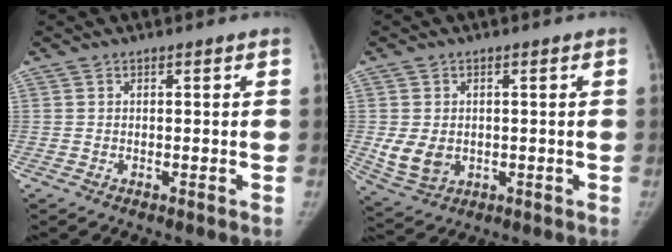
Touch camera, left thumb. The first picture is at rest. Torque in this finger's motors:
{"motor_torque": [-0.07, 0.09, 0.55, -0.39, 0.03]}